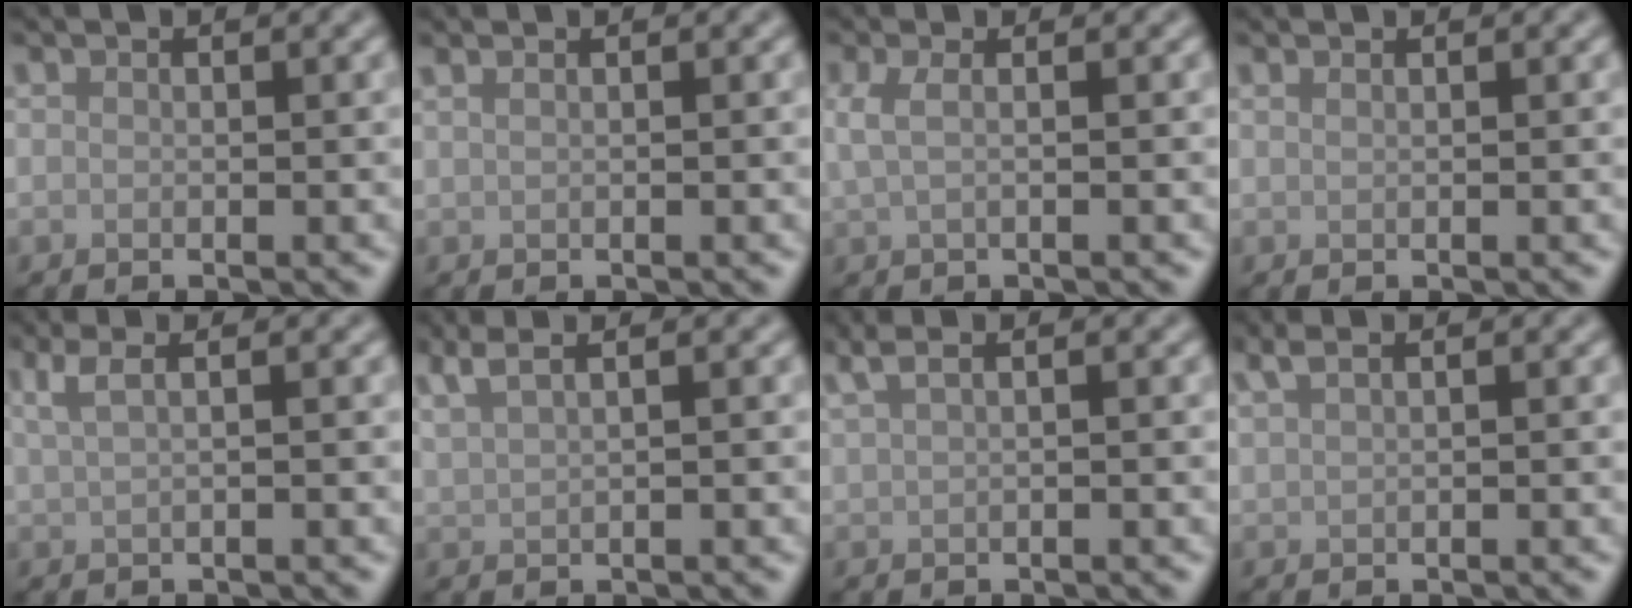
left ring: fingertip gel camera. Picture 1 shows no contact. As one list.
[{"total": 1.4, "force": [0.8, 0.6, 0.9], "torque": [-0.012, -0.004, 0.006]}, {"total": 1.8, "force": [0.3, 0.6, 1.7], "torque": [-0.034, 0.004, 0.004]}, {"total": 1.0, "force": [0.8, 0.4, 0.5], "torque": [-0.003, -0.003, 0.004]}, {"total": 3.0, "force": [1.5, 1.2, 2.3], "torque": [-0.033, 0.007, 0.008]}, {"total": 4.0, "force": [2.7, 1.5, 2.5], "torque": [-0.038, 0.023, 0.023]}, {"total": 3.3, "force": [2.0, 1.4, 2.3], "torque": [-0.031, 0.016, 0.014]}, {"total": 2.1, "force": [1.4, 0.7, 1.4], "torque": [-0.022, 0.005, 0.022]}]